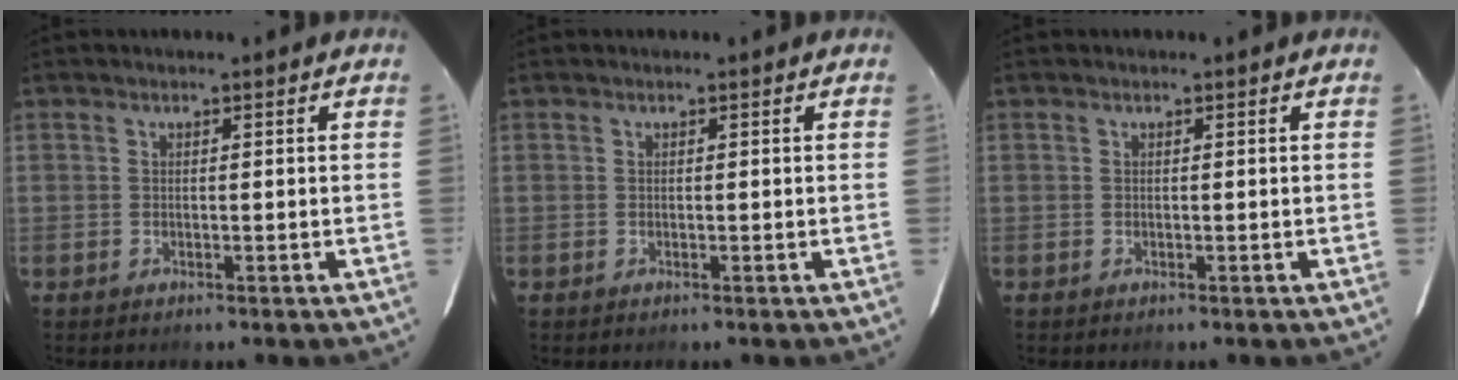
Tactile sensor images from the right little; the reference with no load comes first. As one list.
[{"total": 0.0}, {"total": 0.0}]